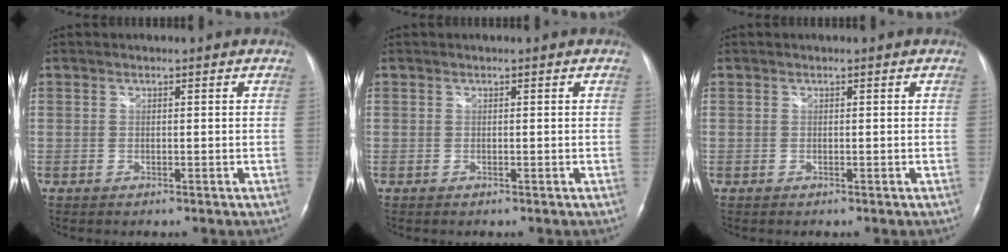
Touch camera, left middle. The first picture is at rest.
{"total": 0.0}
{"total": 0.0}